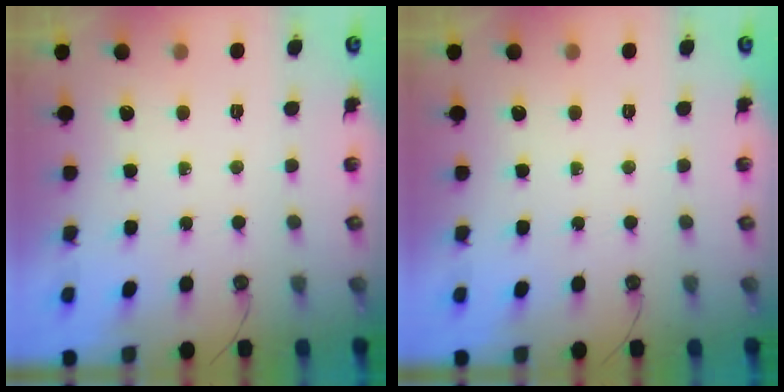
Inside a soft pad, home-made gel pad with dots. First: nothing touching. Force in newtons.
{"total": 0.0}